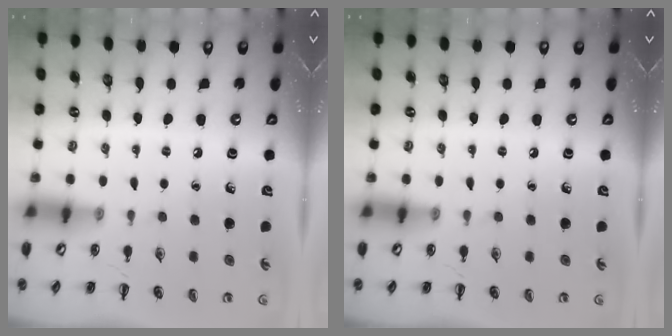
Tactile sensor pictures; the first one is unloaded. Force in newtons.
{"total": 0.0}